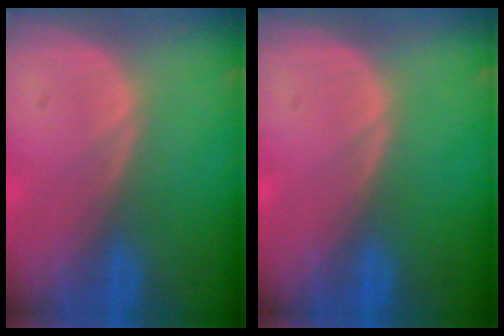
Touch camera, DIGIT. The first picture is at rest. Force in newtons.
{"total": 0.0}